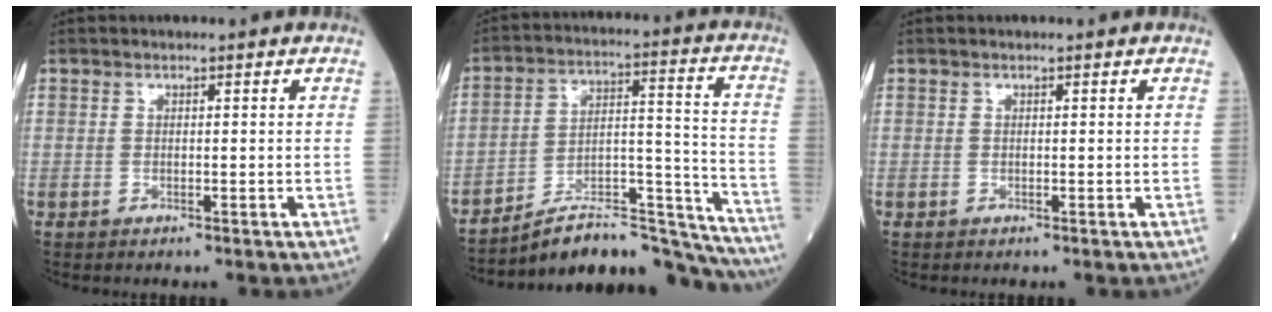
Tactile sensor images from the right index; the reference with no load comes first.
{"total": 18.5, "force": [-17.7, 2.0, 5.0], "torque": [-0.054, 0.057, -0.269]}
{"total": 0.0}